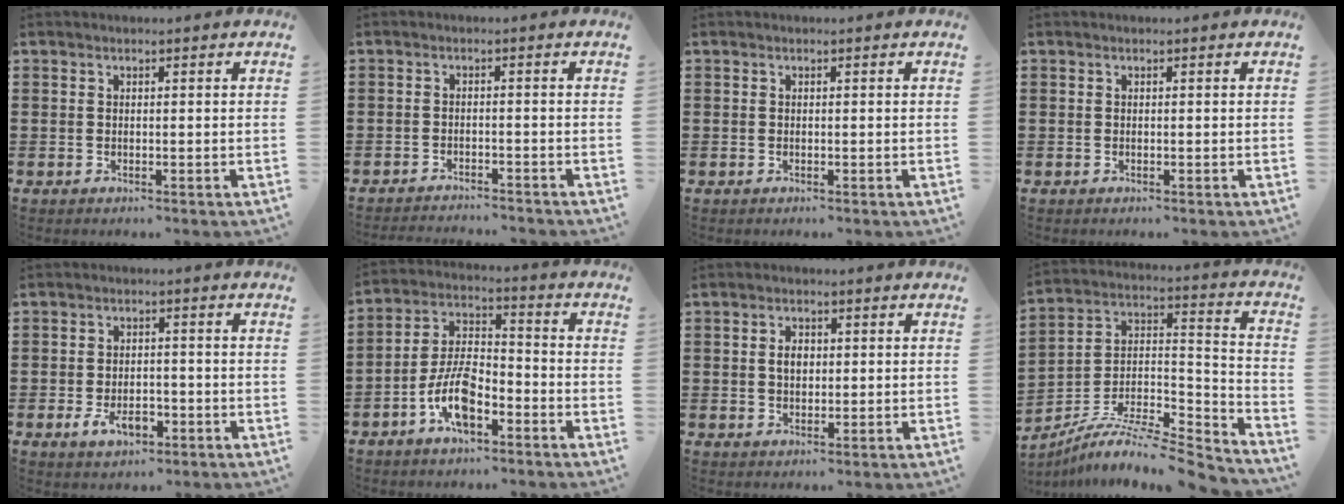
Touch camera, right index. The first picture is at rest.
{"total": 2.2, "force": [-2.2, 0.0, -0.2], "torque": [-0.002, 0.002, -0.049]}
{"total": 0.0}
{"total": 0.0}
{"total": 4.0, "force": [-1.9, 2.2, 2.8], "torque": [-0.062, -0.002, -0.037]}
{"total": 8.4, "force": [-4.4, 3.6, 6.2], "torque": [-0.143, 0.002, -0.084]}
{"total": 2.6, "force": [0.3, 1.7, 2.0], "torque": [-0.041, 0.008, 0.004]}
{"total": 8.4, "force": [-7.1, 2.2, 3.8], "torque": [-0.079, 0.002, -0.145]}